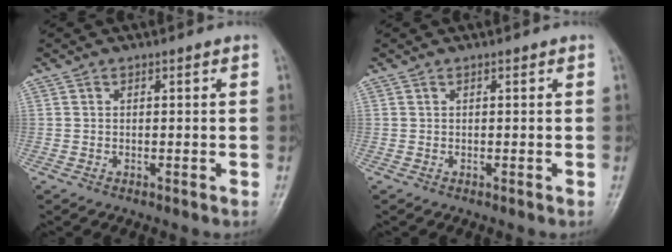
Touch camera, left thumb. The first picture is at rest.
{"total": 0.0}